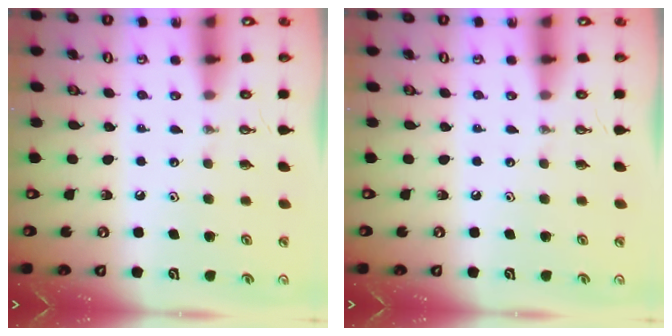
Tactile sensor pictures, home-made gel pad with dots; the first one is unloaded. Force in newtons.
{"total": 0.0}